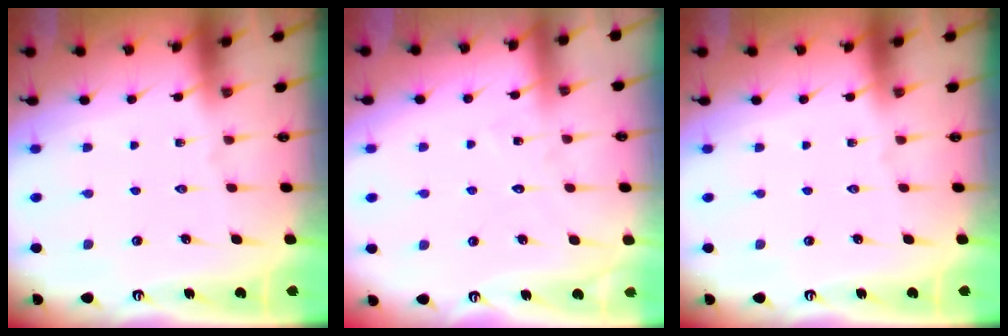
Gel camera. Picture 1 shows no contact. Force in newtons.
{"total": 5.9, "press": 5.9, "slide": 0.4}
{"total": 0.0}